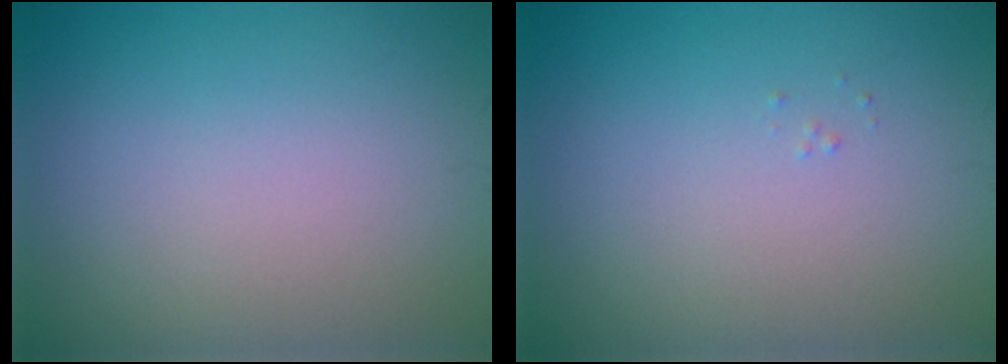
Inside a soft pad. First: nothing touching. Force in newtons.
{"total": 0.0}